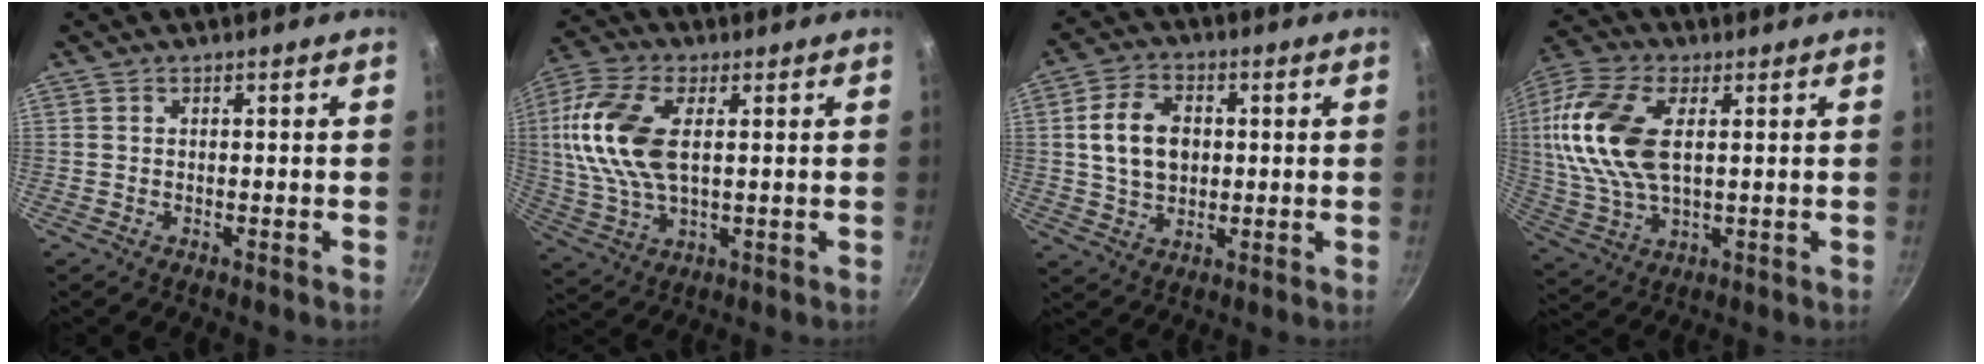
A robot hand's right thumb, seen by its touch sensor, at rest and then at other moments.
{"total": 15.5, "force": [2.7, 8.2, 12.8], "torque": [-0.262, 0.005, 0.047]}
{"total": 9.9, "force": [1.1, 7.1, 6.8], "torque": [-0.104, 0.007, 0.019]}
{"total": 18.0, "force": [3.4, 9.9, 14.6], "torque": [-0.302, 0.003, 0.063]}